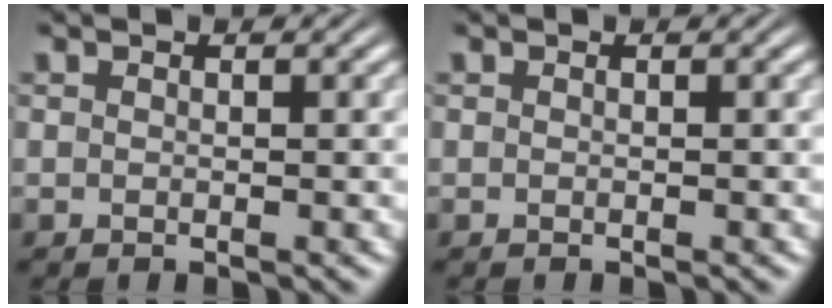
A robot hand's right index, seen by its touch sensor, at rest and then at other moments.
{"total": 0.0}